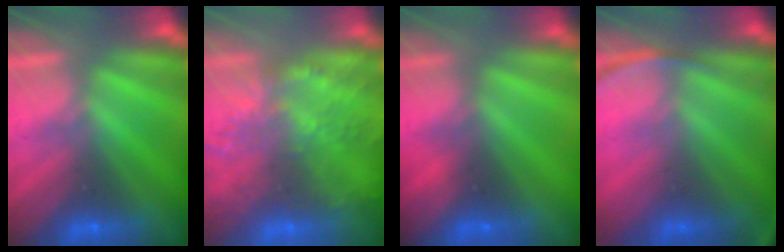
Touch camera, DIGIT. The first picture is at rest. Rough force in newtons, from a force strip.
{"total": 5.6}
{"total": 6.1}
{"total": 2.4}